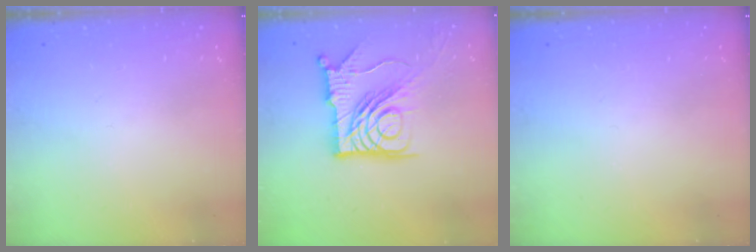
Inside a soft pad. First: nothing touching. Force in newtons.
{"total": 15.4, "press": 15.3, "slide": 1.7}
{"total": 0.0}